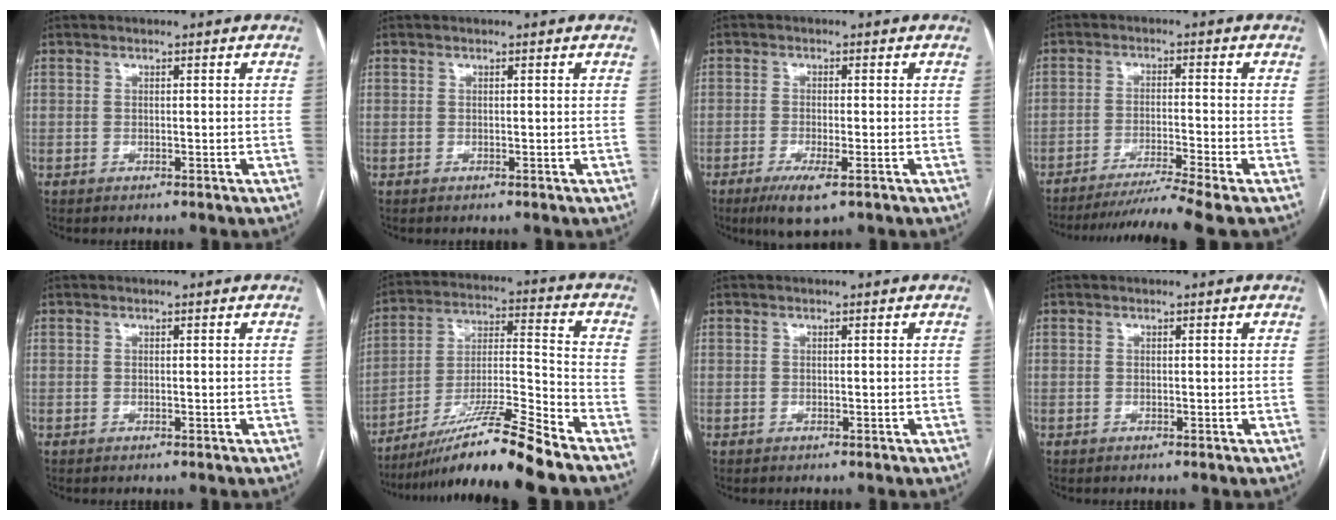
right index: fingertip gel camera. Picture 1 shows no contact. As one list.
[{"total": 0.0}, {"total": 5.1, "force": [-2.8, 0.8, 4.3], "torque": [-0.081, -0.012, -0.045]}, {"total": 9.0, "force": [-7.6, -3.0, 3.9], "torque": [-0.055, -0.025, -0.127]}, {"total": 0.0}, {"total": 15.9, "force": [-12.7, -1.6, 9.4], "torque": [-0.173, -0.007, -0.224]}, {"total": 0.0}, {"total": 0.0}]